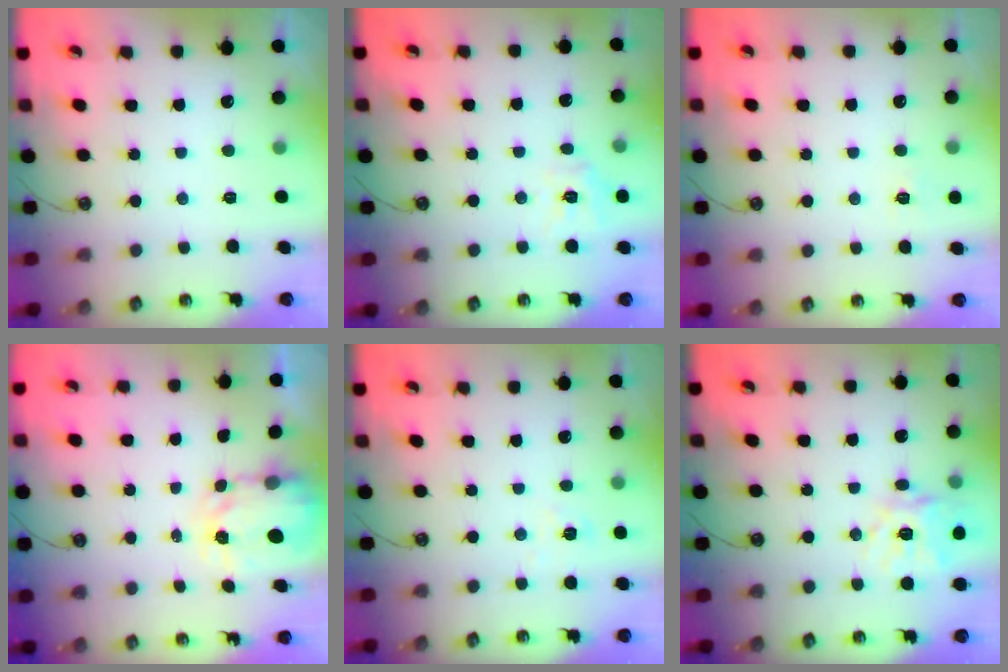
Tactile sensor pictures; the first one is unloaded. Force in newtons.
{"total": 10.3, "press": 10.2, "slide": 1.2}
{"total": 5.1, "press": 5.1, "slide": 0.4}
{"total": 3.4, "press": 3.4, "slide": 0.3}
{"total": 5.4, "press": 5.3, "slide": 0.5}
{"total": 16.0, "press": 15.9, "slide": 2.0}